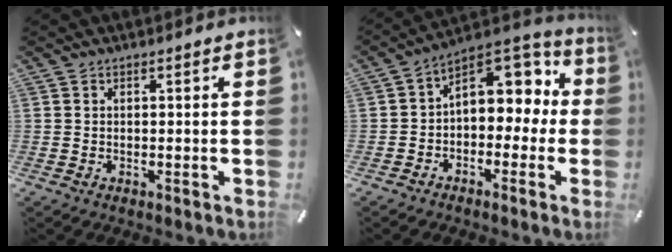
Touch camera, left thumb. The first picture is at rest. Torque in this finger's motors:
{"motor_torque": [0.94, 1.65, 0.56, 0.41, 0.10]}